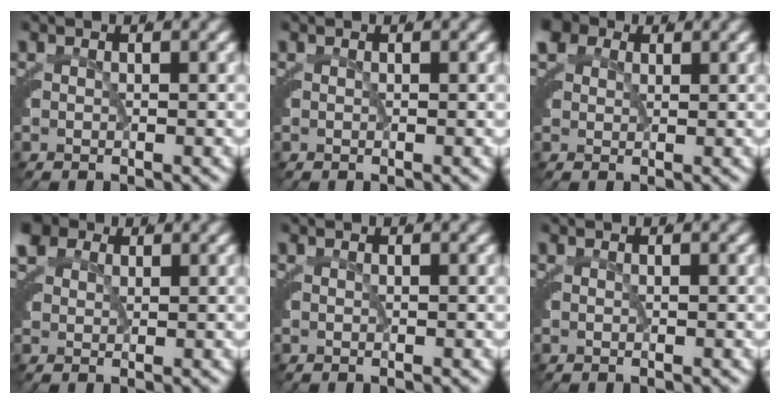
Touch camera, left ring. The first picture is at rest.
{"total": 0.0}
{"total": 2.9, "force": [1.5, 2.2, 1.1], "torque": [-0.045, -0.004, 0.026]}
{"total": 2.2, "force": [1.6, 1.3, 0.8], "torque": [-0.031, -0.001, 0.031]}
{"total": 0.0}
{"total": 0.0}